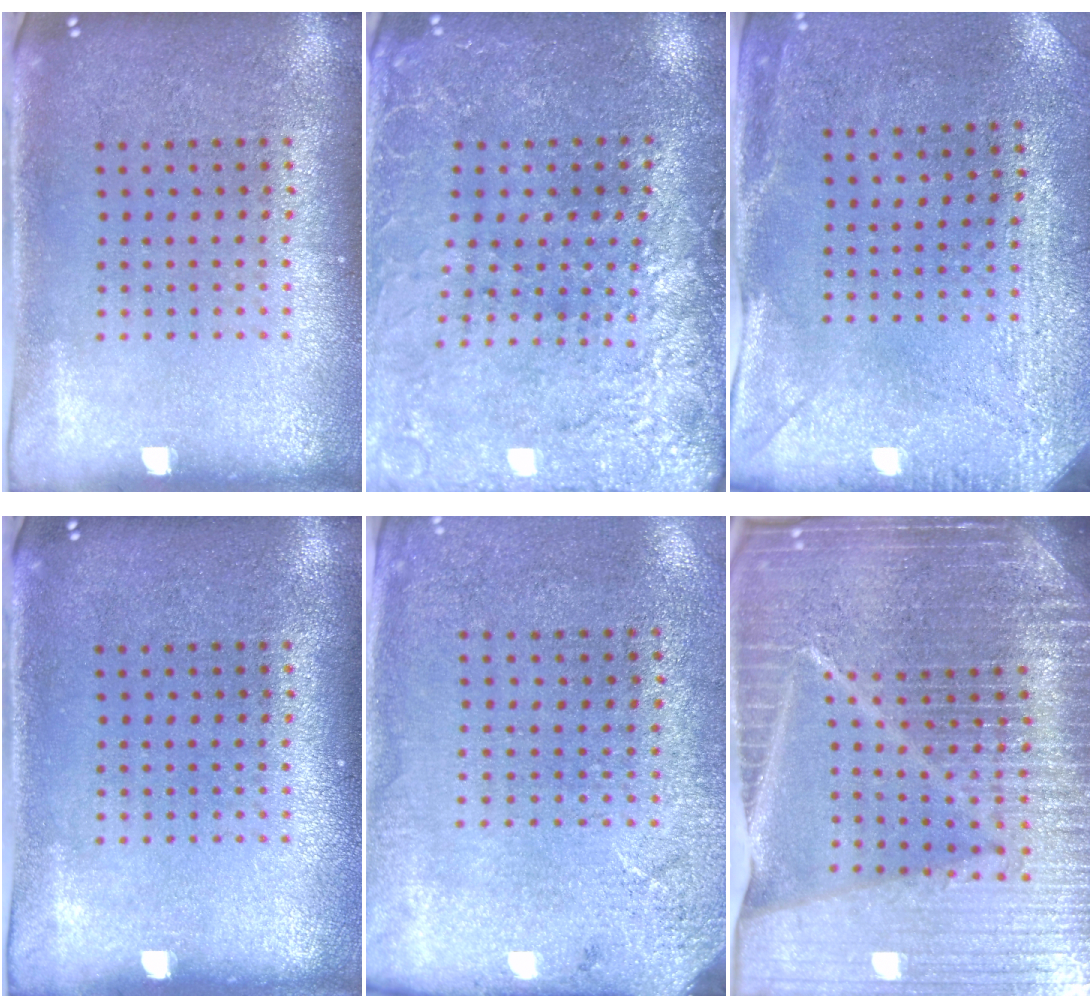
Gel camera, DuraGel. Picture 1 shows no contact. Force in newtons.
{"total": 2.8, "press": 2.8, "slide": 0.1}
{"total": 3.0, "press": 2.3, "slide": 1.9}
{"total": 0.0}
{"total": 2.7, "press": 2.2, "slide": 1.5}
{"total": 7.2, "press": 6.1, "slide": 3.7}